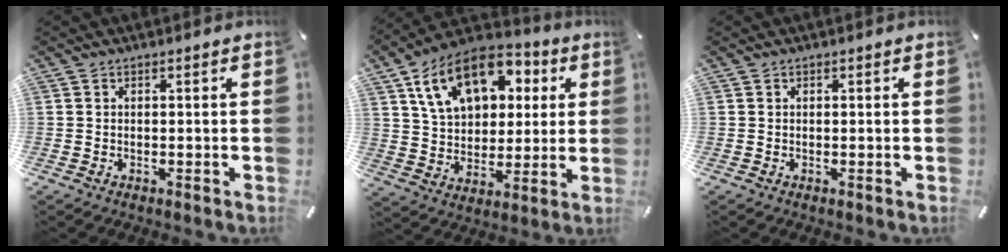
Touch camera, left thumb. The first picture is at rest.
{"total": 17.4, "force": [8.2, 11.8, 9.8], "torque": [-0.186, -0.018, 0.153]}
{"total": 0.0}